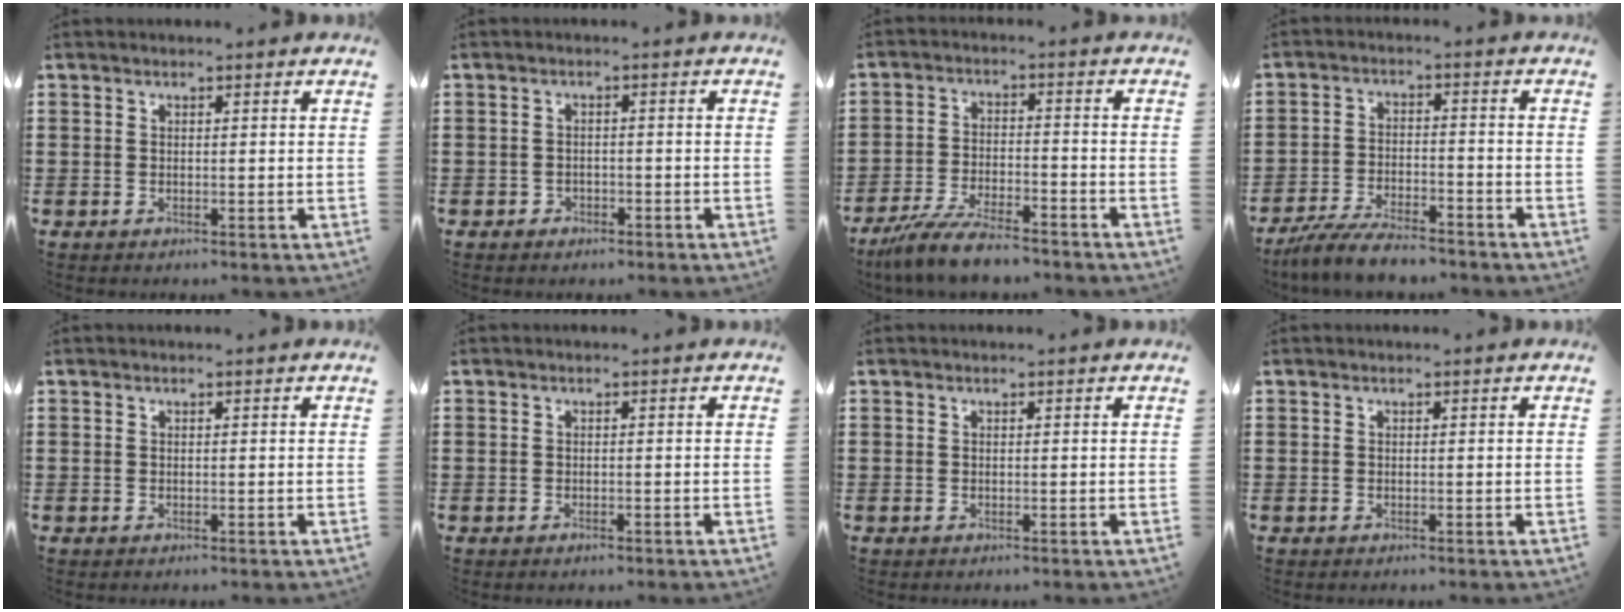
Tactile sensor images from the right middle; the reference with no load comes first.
{"total": 1.2, "force": [-1.0, 0.7, 0.1], "torque": [-0.007, 0.000, -0.023]}
{"total": 7.0, "force": [-6.2, 0.9, 3.1], "torque": [-0.072, -0.003, -0.118]}
{"total": 6.3, "force": [-5.7, 0.9, 2.3], "torque": [-0.055, -0.001, -0.111]}
{"total": 0.0}
{"total": 0.5, "force": [-0.5, 0.2, 0.2], "torque": [-0.006, -0.003, -0.009]}
{"total": 0.0}
{"total": 0.0}